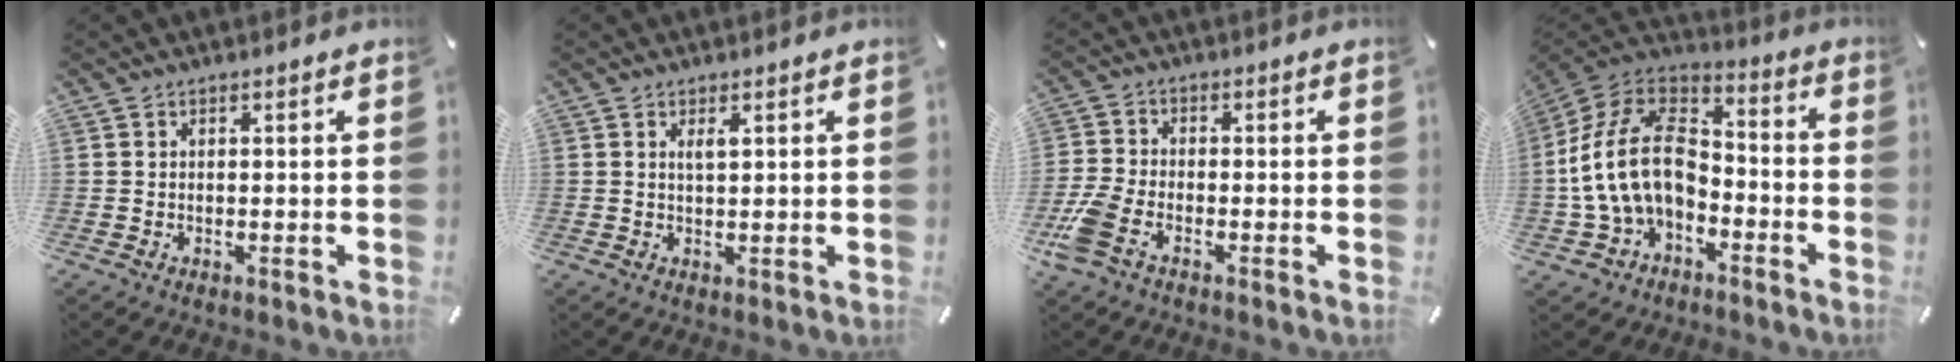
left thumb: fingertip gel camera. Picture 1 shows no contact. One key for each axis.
{"total": 1.4, "fx": 0.7, "fy": 0.3, "fz": 1.1, "tx": -0.024, "ty": 0.002, "tz": 0.011}
{"total": 6.6, "fx": -3.3, "fy": 3.8, "fz": 4.3, "tx": -0.111, "ty": 0.004, "tz": -0.066}
{"total": 17.8, "fx": -3.5, "fy": 12.5, "fz": 12.2, "tx": -0.260, "ty": 0.032, "tz": -0.062}